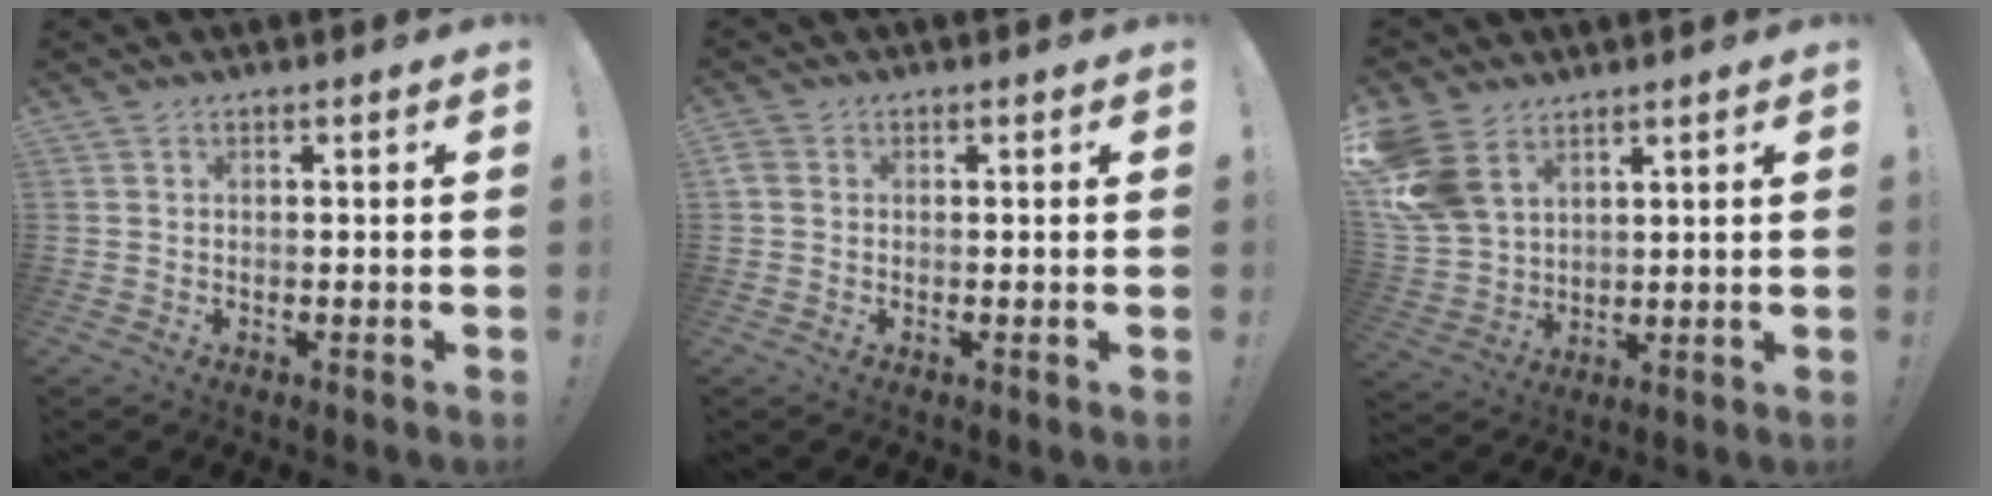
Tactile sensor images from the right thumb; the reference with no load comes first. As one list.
[{"total": 2.4, "force": [0.3, 2.0, 1.4], "torque": [-0.028, 0.007, 0.009]}, {"total": 13.1, "force": [6.3, 9.1, 7.0], "torque": [-0.153, -0.031, 0.128]}]